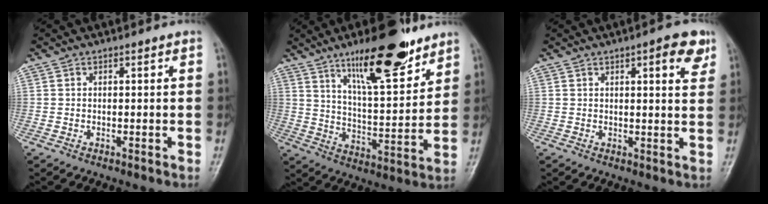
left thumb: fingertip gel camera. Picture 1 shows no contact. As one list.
[{"total": 17.1, "force": [11.4, 4.9, 11.9], "torque": [-0.158, -0.066, 0.190]}, {"total": 5.7, "force": [2.9, 1.7, 4.6], "torque": [-0.047, -0.011, 0.032]}]